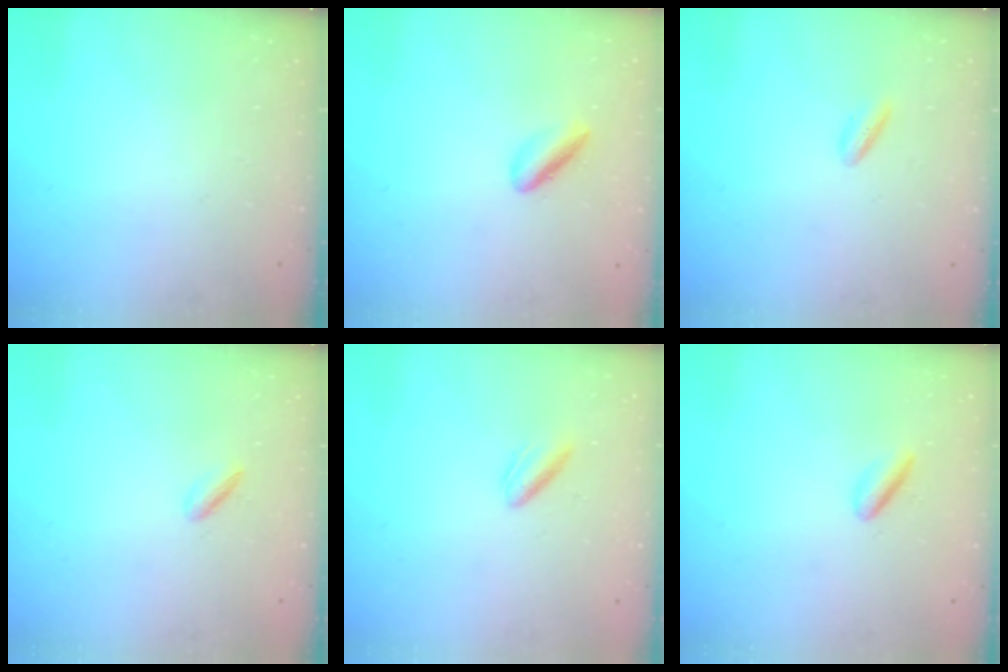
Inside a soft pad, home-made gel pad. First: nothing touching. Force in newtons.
{"total": 2.8, "press": 2.8, "slide": 0.5}
{"total": 2.2, "press": 2.2, "slide": 0.5}
{"total": 2.0, "press": 2.0, "slide": 0.4}
{"total": 2.3, "press": 2.1, "slide": 1.0}
{"total": 2.9, "press": 2.8, "slide": 1.1}